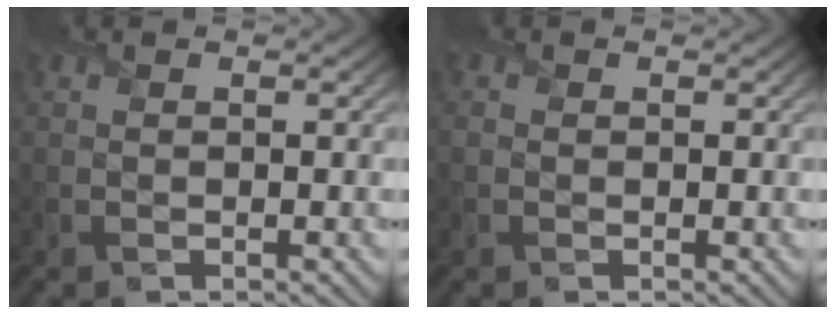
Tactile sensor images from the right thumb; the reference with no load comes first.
{"total": 0.8, "force": [-0.1, 0.8, 0.1], "torque": [0.001, -0.006, -0.005]}